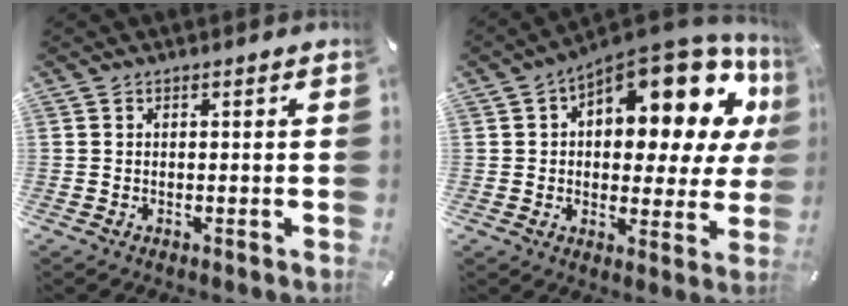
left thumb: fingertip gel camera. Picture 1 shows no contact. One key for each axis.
{"total": 16.6, "fx": 9.2, "fy": 8.0, "fz": 11.1, "tx": -0.149, "ty": -0.079, "tz": 0.153}